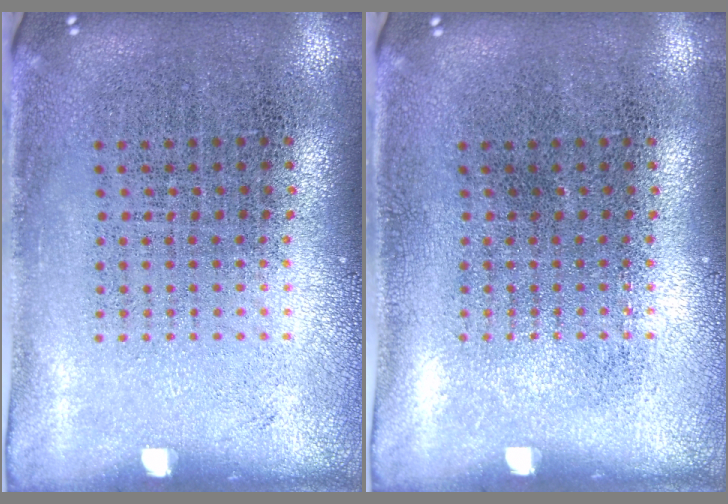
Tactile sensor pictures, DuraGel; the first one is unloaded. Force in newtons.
{"total": 0.0}